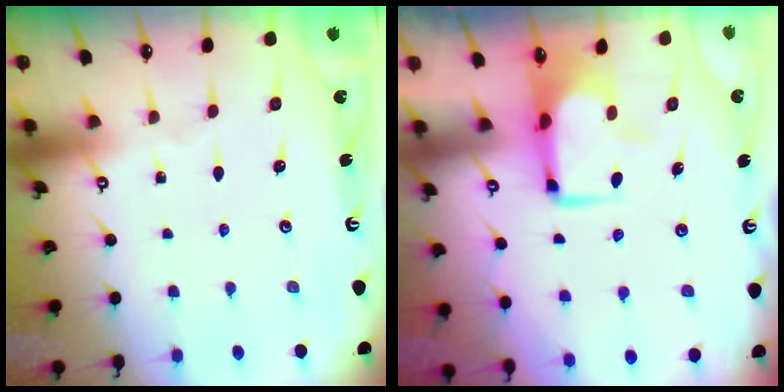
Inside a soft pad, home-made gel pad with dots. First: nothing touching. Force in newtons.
{"total": 0.6, "press": 0.3, "slide": 0.5}